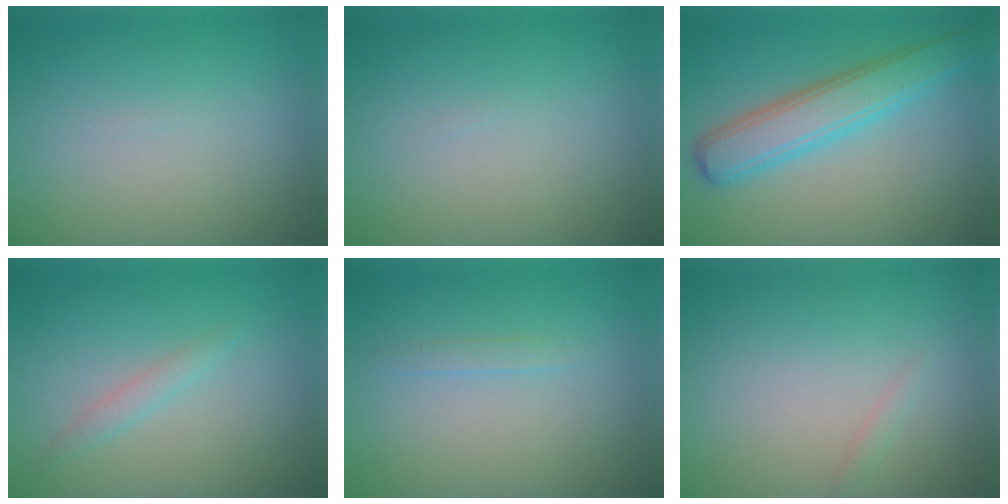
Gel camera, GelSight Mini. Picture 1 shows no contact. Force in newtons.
{"total": 0.0}
{"total": 4.8, "press": 4.8, "slide": 0.3}
{"total": 1.2, "press": 1.2, "slide": 0.1}
{"total": 0.8, "press": 0.8, "slide": 0.1}
{"total": 0.6, "press": 0.6, "slide": 0.1}